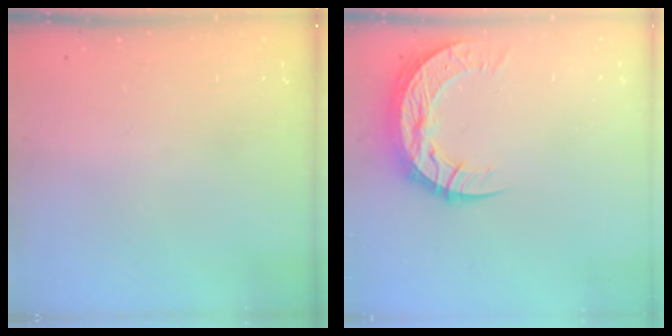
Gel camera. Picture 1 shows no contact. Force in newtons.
{"total": 12.6, "press": 12.6, "slide": 0.9}